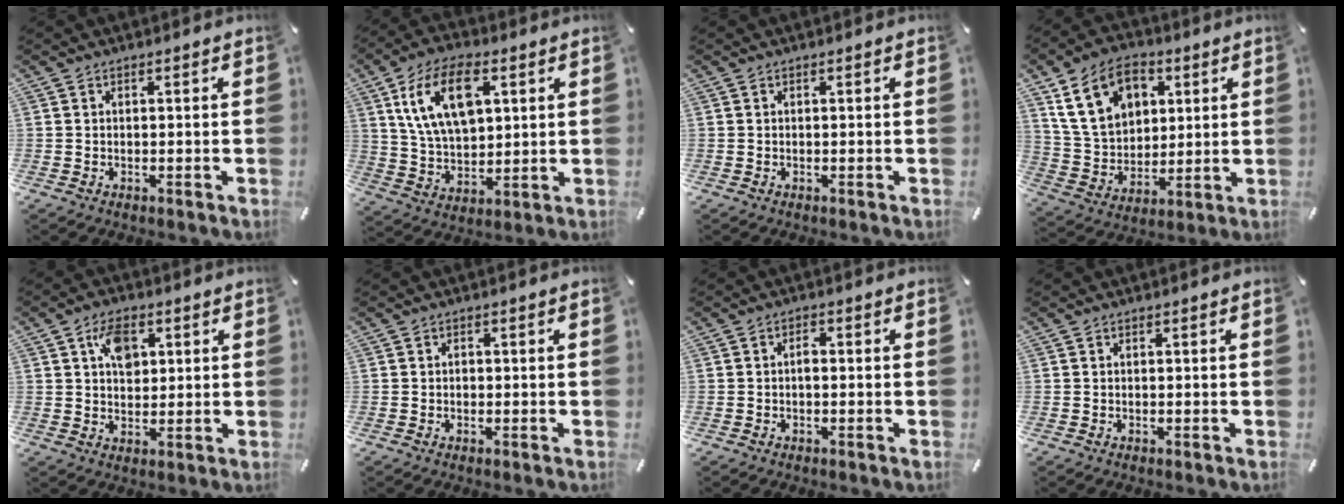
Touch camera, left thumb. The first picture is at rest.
{"total": 14.8, "force": [5.7, 8.7, 10.6], "torque": [-0.218, -0.004, 0.098]}
{"total": 0.0}
{"total": 14.6, "force": [6.5, 10.7, 7.4], "torque": [-0.162, -0.008, 0.125]}
{"total": 7.1, "force": [2.4, 4.9, 4.6], "torque": [-0.067, -0.002, 0.039]}
{"total": 0.7, "force": [-0.1, 0.6, 0.3], "torque": [-0.007, 0.003, -0.003]}
{"total": 1.8, "force": [-0.3, 0.9, 1.5], "torque": [-0.031, 0.005, -0.008]}
{"total": 0.0}